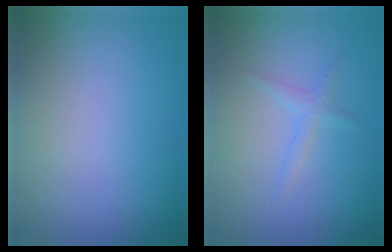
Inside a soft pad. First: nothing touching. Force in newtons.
{"total": 1.2, "press": 1.2, "slide": 0.1}